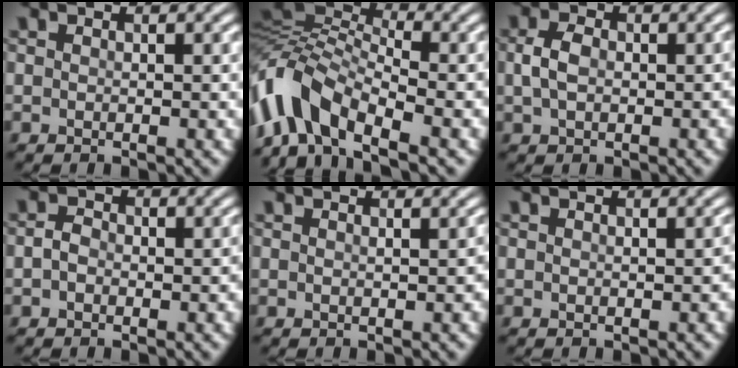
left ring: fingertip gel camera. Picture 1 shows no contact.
{"total": 9.5, "force": [-6.0, 4.3, 6.0], "torque": [-0.116, 0.015, -0.131]}
{"total": 3.4, "force": [-0.3, 2.5, 2.2], "torque": [-0.052, -0.003, -0.016]}
{"total": 1.8, "force": [-0.9, 1.5, 0.6], "torque": [-0.015, -0.001, -0.028]}
{"total": 0.6, "force": [0.4, -0.4, 0.2], "torque": [-0.007, 0.007, -0.003]}
{"total": 0.5, "force": [0.0, 0.0, 0.5], "torque": [-0.007, 0.001, -0.004]}